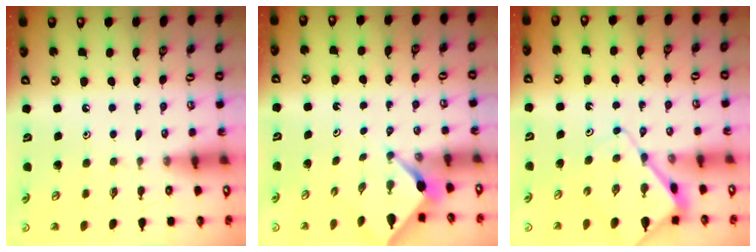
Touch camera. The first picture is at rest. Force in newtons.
{"total": 2.5, "press": 2.5, "slide": 0.1}
{"total": 8.0, "press": 8.0, "slide": 0.8}